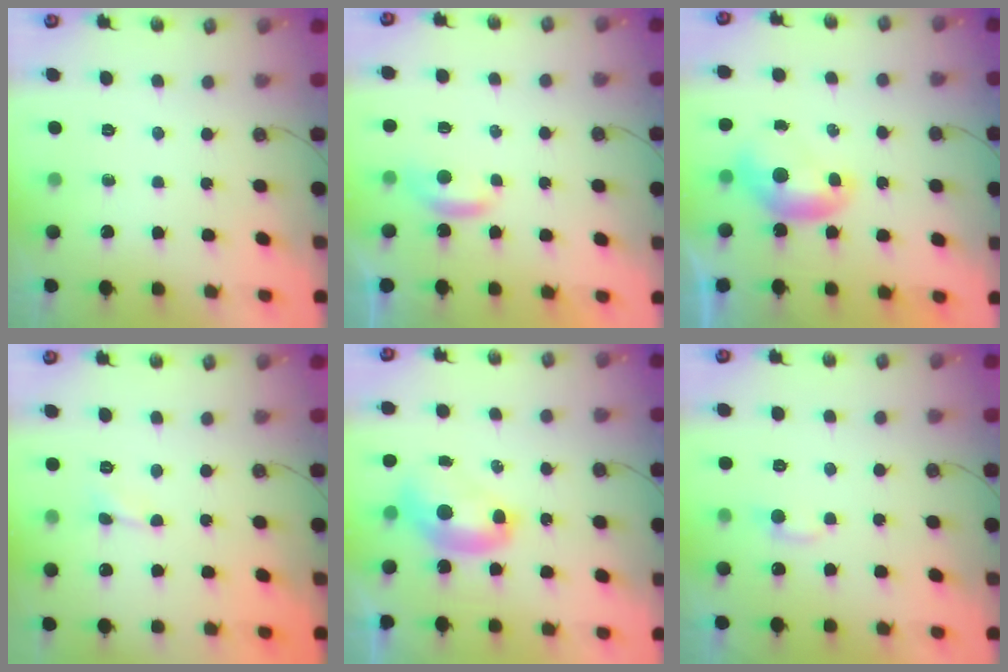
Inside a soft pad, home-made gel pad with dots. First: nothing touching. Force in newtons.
{"total": 2.0, "press": 2.0, "slide": 0.4}
{"total": 0.0}
{"total": 1.3, "press": 1.2, "slide": 0.3}
{"total": 2.7, "press": 2.7, "slide": 0.1}
{"total": 2.4, "press": 2.4, "slide": 0.4}